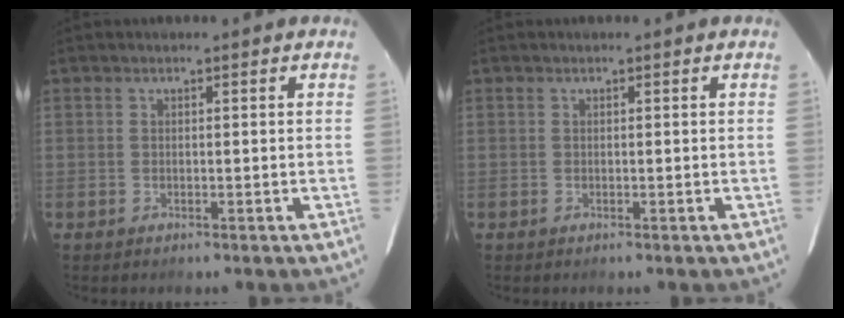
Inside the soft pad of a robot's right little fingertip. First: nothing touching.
{"total": 0.0}